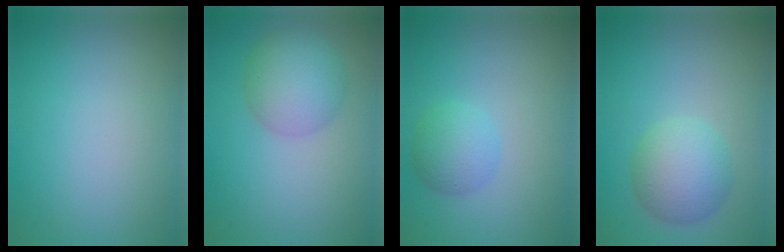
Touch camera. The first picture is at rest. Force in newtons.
{"total": 4.9, "press": 4.9, "slide": 0.1}
{"total": 2.7, "press": 2.7, "slide": 0.1}
{"total": 4.5, "press": 4.5, "slide": 0.4}